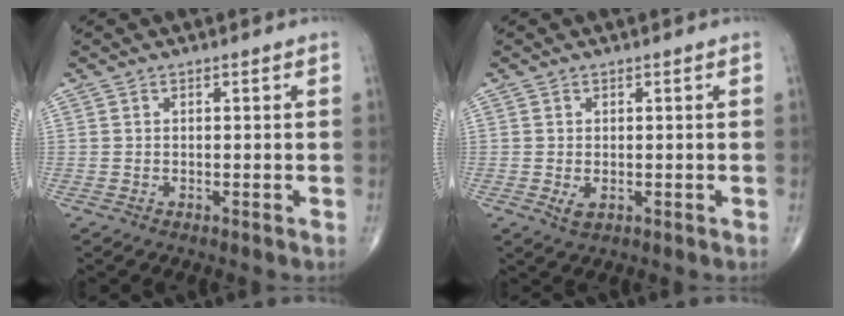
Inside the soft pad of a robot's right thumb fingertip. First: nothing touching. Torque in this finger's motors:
{"motor_torque": [-0.59, 0.49, 0.09, 0.13, 0.06]}